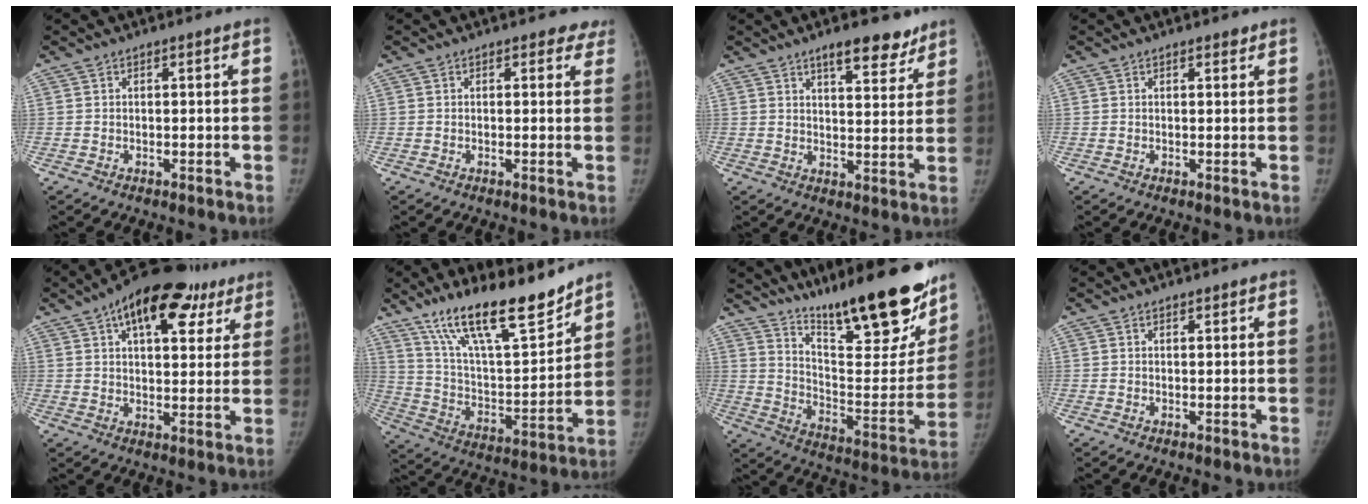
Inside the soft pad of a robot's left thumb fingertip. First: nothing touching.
{"total": 2.8, "force": [2.1, 1.7, 0.5], "torque": [0.026, -0.008, 0.007]}
{"total": 8.5, "force": [6.2, 3.1, 5.0], "torque": [-0.043, -0.038, 0.090]}
{"total": 1.0, "force": [0.8, 0.5, 0.4], "torque": [-0.001, -0.004, 0.009]}
{"total": 19.0, "force": [10.0, 9.6, 13.0], "torque": [-0.157, 0.001, 0.145]}
{"total": 21.1, "force": [16.0, 5.3, 12.6], "torque": [-0.182, -0.086, 0.282]}
{"total": 28.0, "force": [20.3, 6.8, 18.2], "torque": [-0.231, -0.108, 0.305]}
{"total": 0.8, "force": [0.6, 0.4, 0.3], "torque": [-0.002, -0.004, 0.008]}